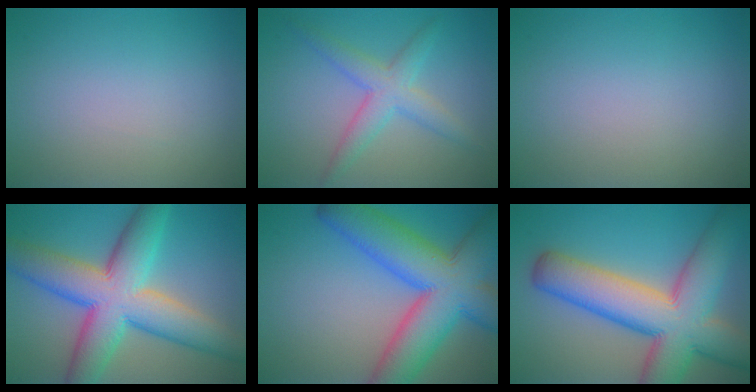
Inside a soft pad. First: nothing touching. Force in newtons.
{"total": 3.7, "press": 3.7, "slide": 0.0}
{"total": 0.0}
{"total": 11.1, "press": 11.1, "slide": 0.3}
{"total": 12.3, "press": 12.3, "slide": 0.7}
{"total": 12.8, "press": 12.7, "slide": 0.6}